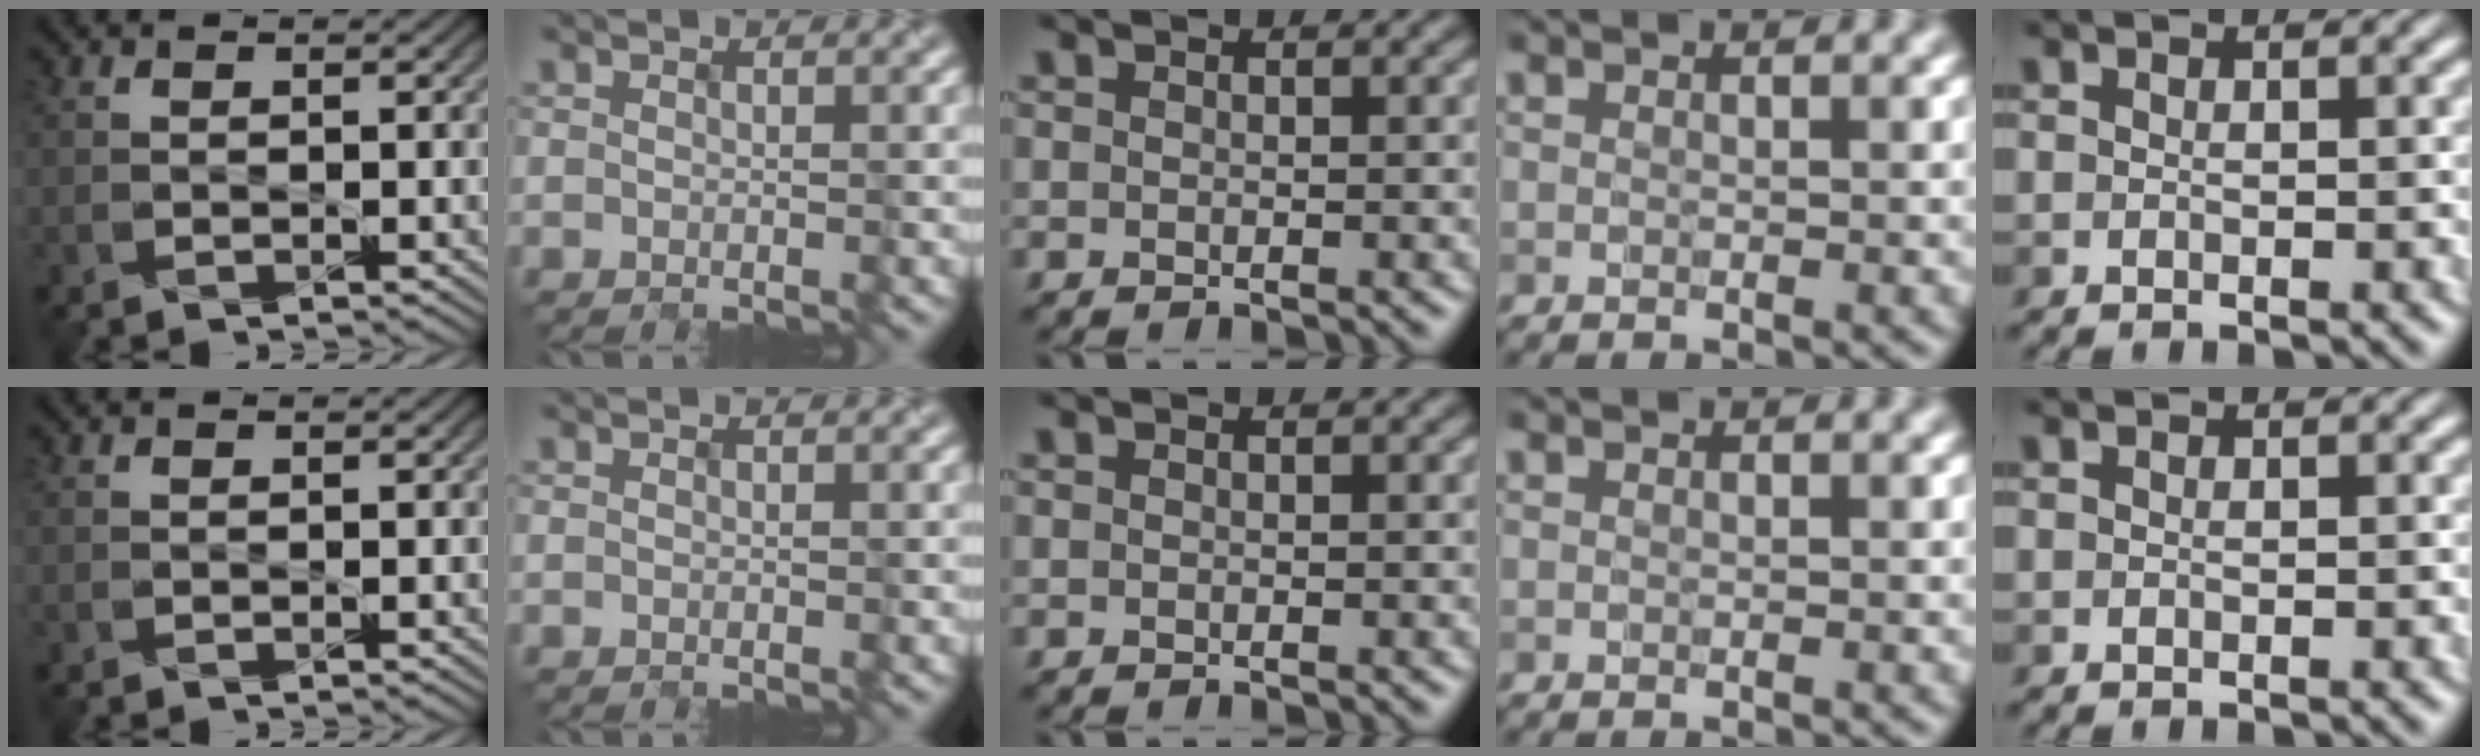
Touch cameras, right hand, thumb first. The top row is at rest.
{}